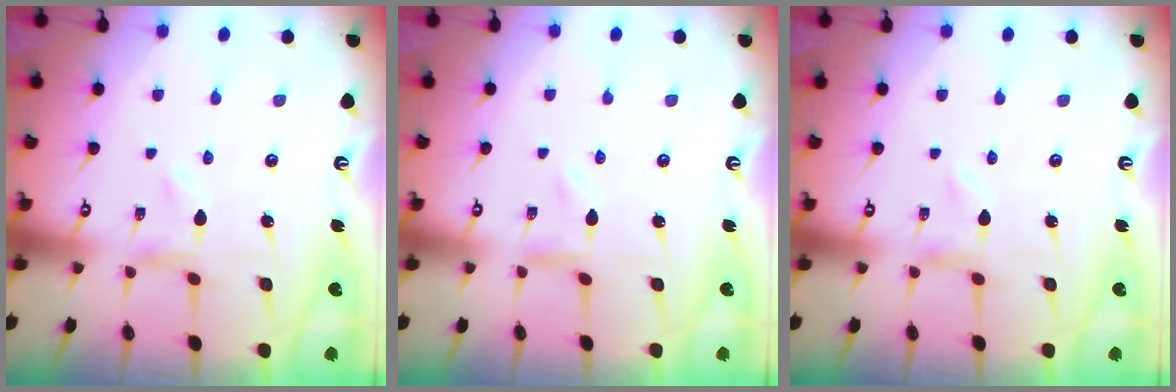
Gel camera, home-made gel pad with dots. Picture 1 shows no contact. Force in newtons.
{"total": 0.0}
{"total": 0.0}